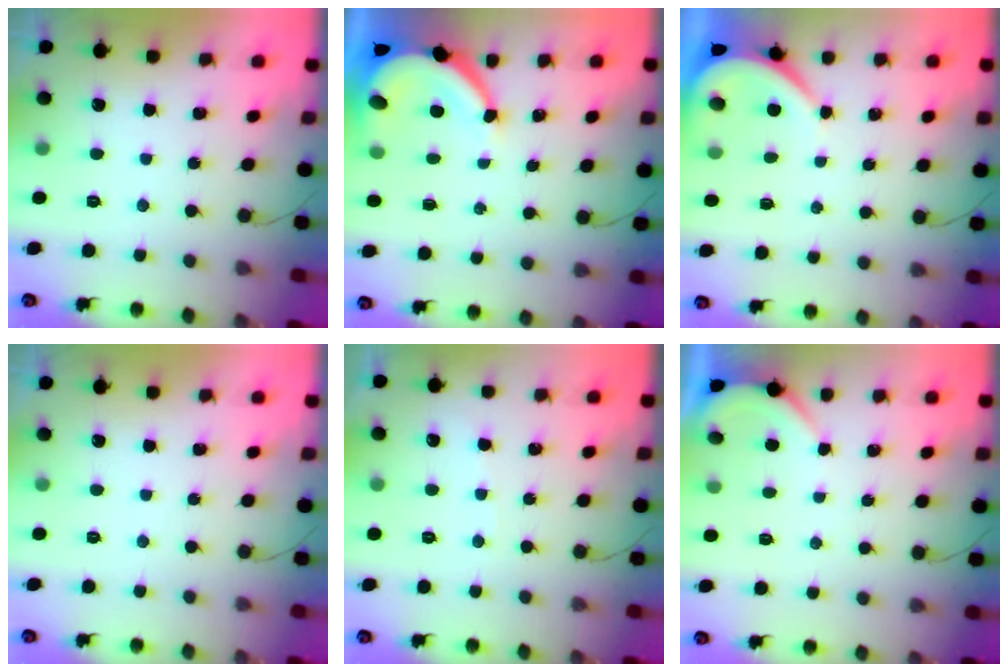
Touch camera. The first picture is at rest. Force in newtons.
{"total": 6.9, "press": 6.8, "slide": 1.1}
{"total": 3.9, "press": 3.9, "slide": 0.5}
{"total": 0.0}
{"total": 2.0, "press": 2.0, "slide": 0.3}
{"total": 1.9, "press": 1.9, "slide": 0.2}